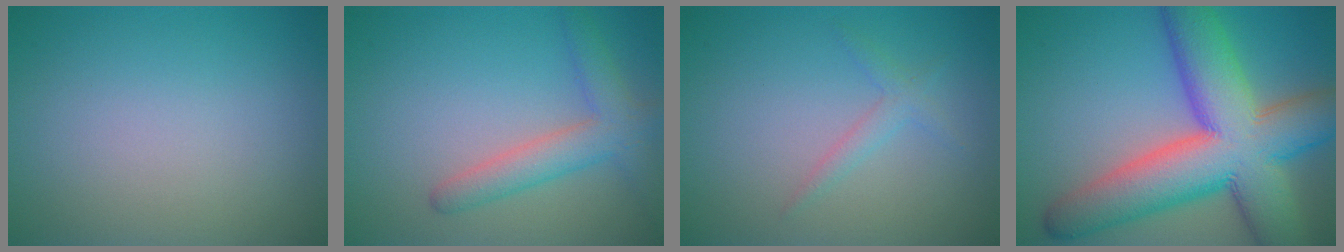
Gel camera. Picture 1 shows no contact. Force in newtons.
{"total": 3.8, "press": 3.8, "slide": 0.2}
{"total": 1.4, "press": 1.4, "slide": 0.0}
{"total": 14.0, "press": 14.0, "slide": 0.5}